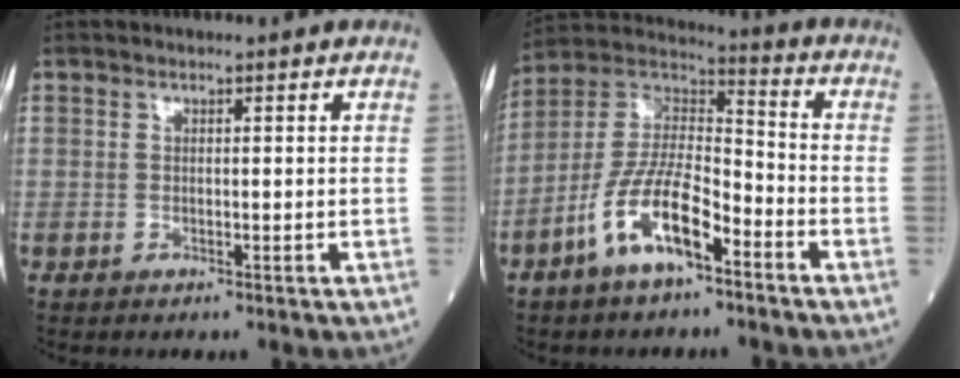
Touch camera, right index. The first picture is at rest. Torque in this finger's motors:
{"motor_torque": [1.56, -0.59, 0.68, 0.21]}